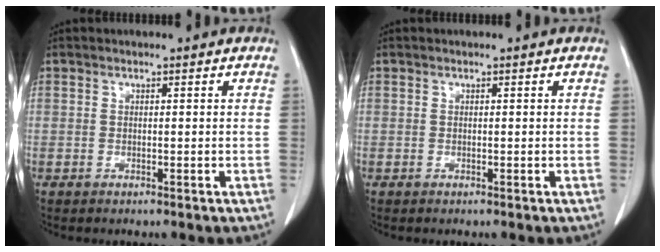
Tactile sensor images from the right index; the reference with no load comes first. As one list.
[{"total": 0.0}]